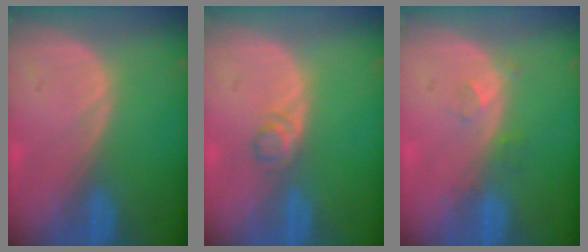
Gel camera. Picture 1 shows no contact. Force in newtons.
{"total": 1.9, "press": 1.8, "slide": 0.2}
{"total": 2.3, "press": 2.0, "slide": 1.1}